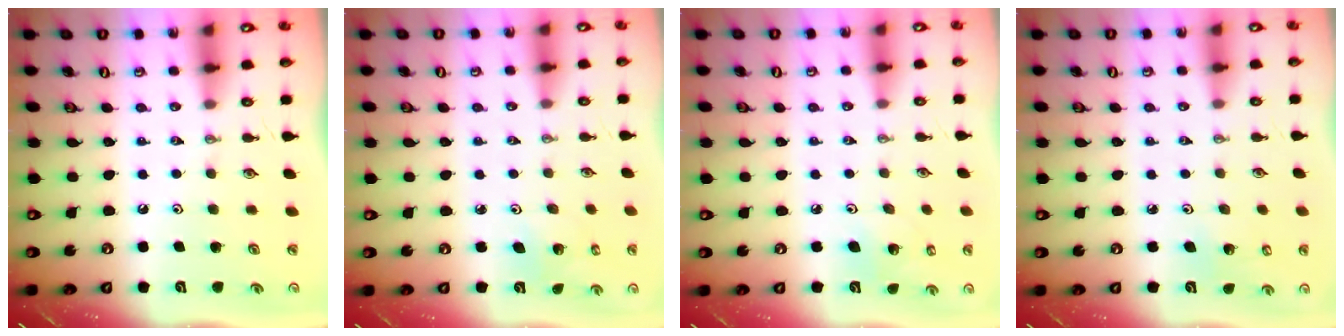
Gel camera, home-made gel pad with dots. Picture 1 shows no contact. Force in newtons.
{"total": 3.5, "press": 3.5, "slide": 0.2}
{"total": 3.8, "press": 3.8, "slide": 0.3}
{"total": 2.7, "press": 2.6, "slide": 1.0}